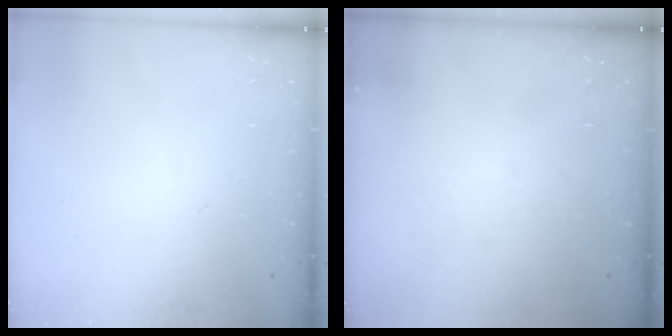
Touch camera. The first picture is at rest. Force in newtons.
{"total": 0.0}